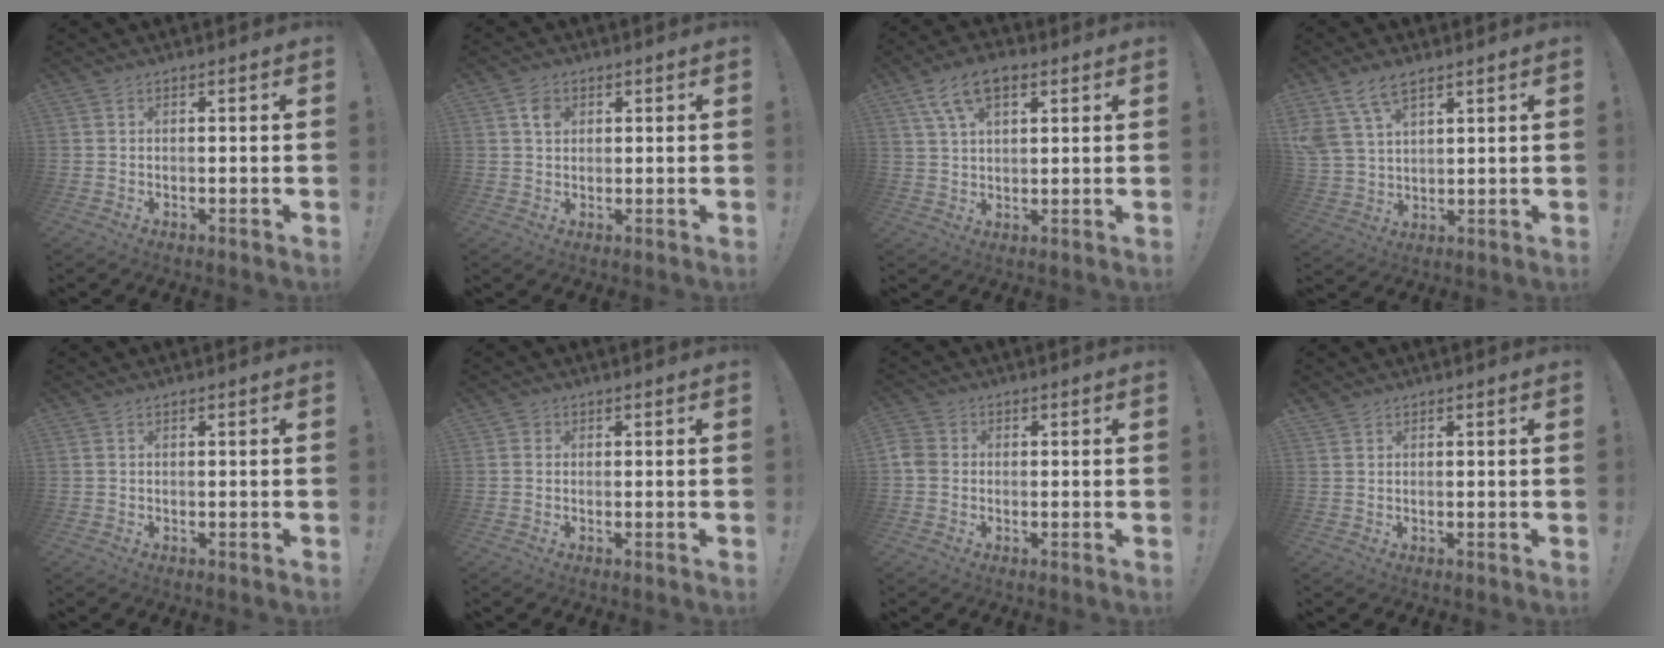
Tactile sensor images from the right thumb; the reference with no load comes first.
{"total": 4.0, "force": [1.5, 3.2, 1.8], "torque": [-0.019, -0.001, 0.024]}
{"total": 9.7, "force": [4.8, 5.0, 6.7], "torque": [-0.125, -0.002, 0.095]}
{"total": 10.2, "force": [6.6, 5.5, 5.4], "torque": [-0.111, -0.025, 0.132]}
{"total": 0.0}
{"total": 1.2, "force": [0.4, 1.1, 0.2], "torque": [-0.003, 0.002, 0.006]}
{"total": 3.6, "force": [-0.6, 3.1, 1.7], "torque": [-0.037, 0.010, -0.011]}
{"total": 1.4, "force": [1.2, 0.8, 0.0], "torque": [0.003, -0.003, 0.022]}